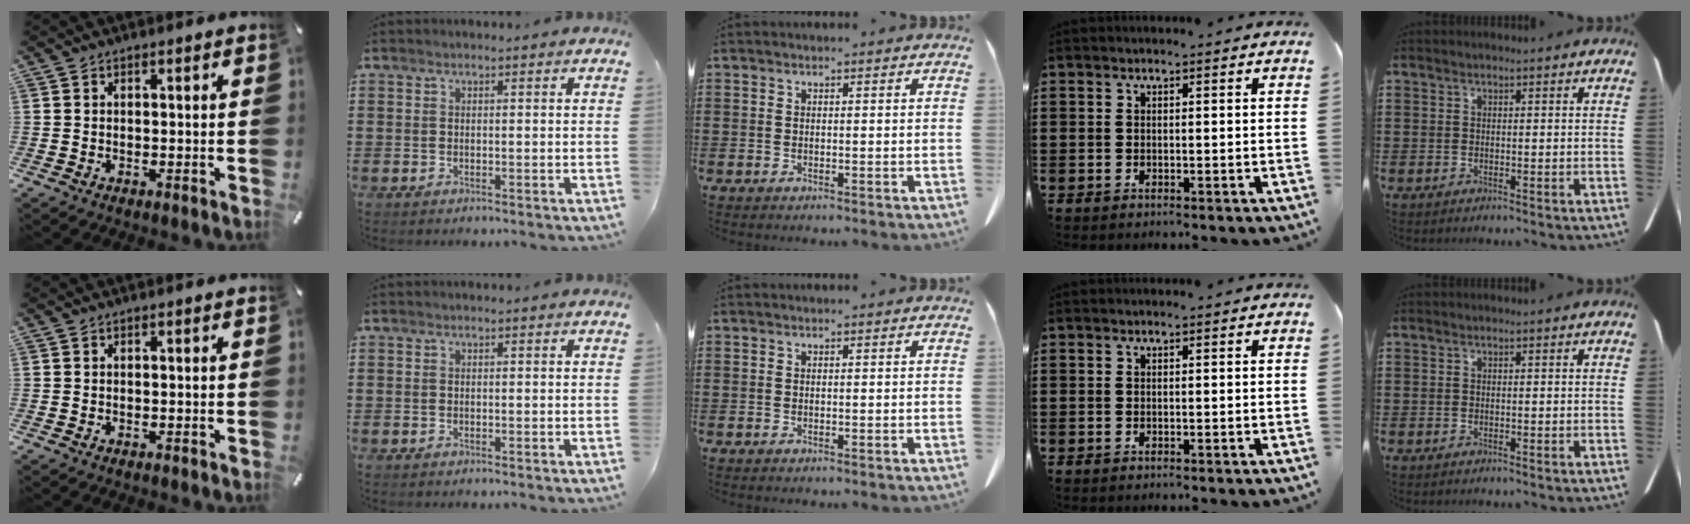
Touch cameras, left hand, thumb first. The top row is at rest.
{}